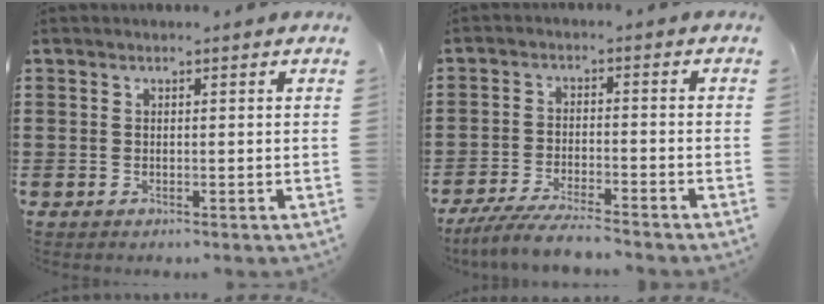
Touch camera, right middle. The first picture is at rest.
{"total": 5.4, "force": [-5.0, 0.2, 2.1], "torque": [-0.054, -0.014, -0.098]}